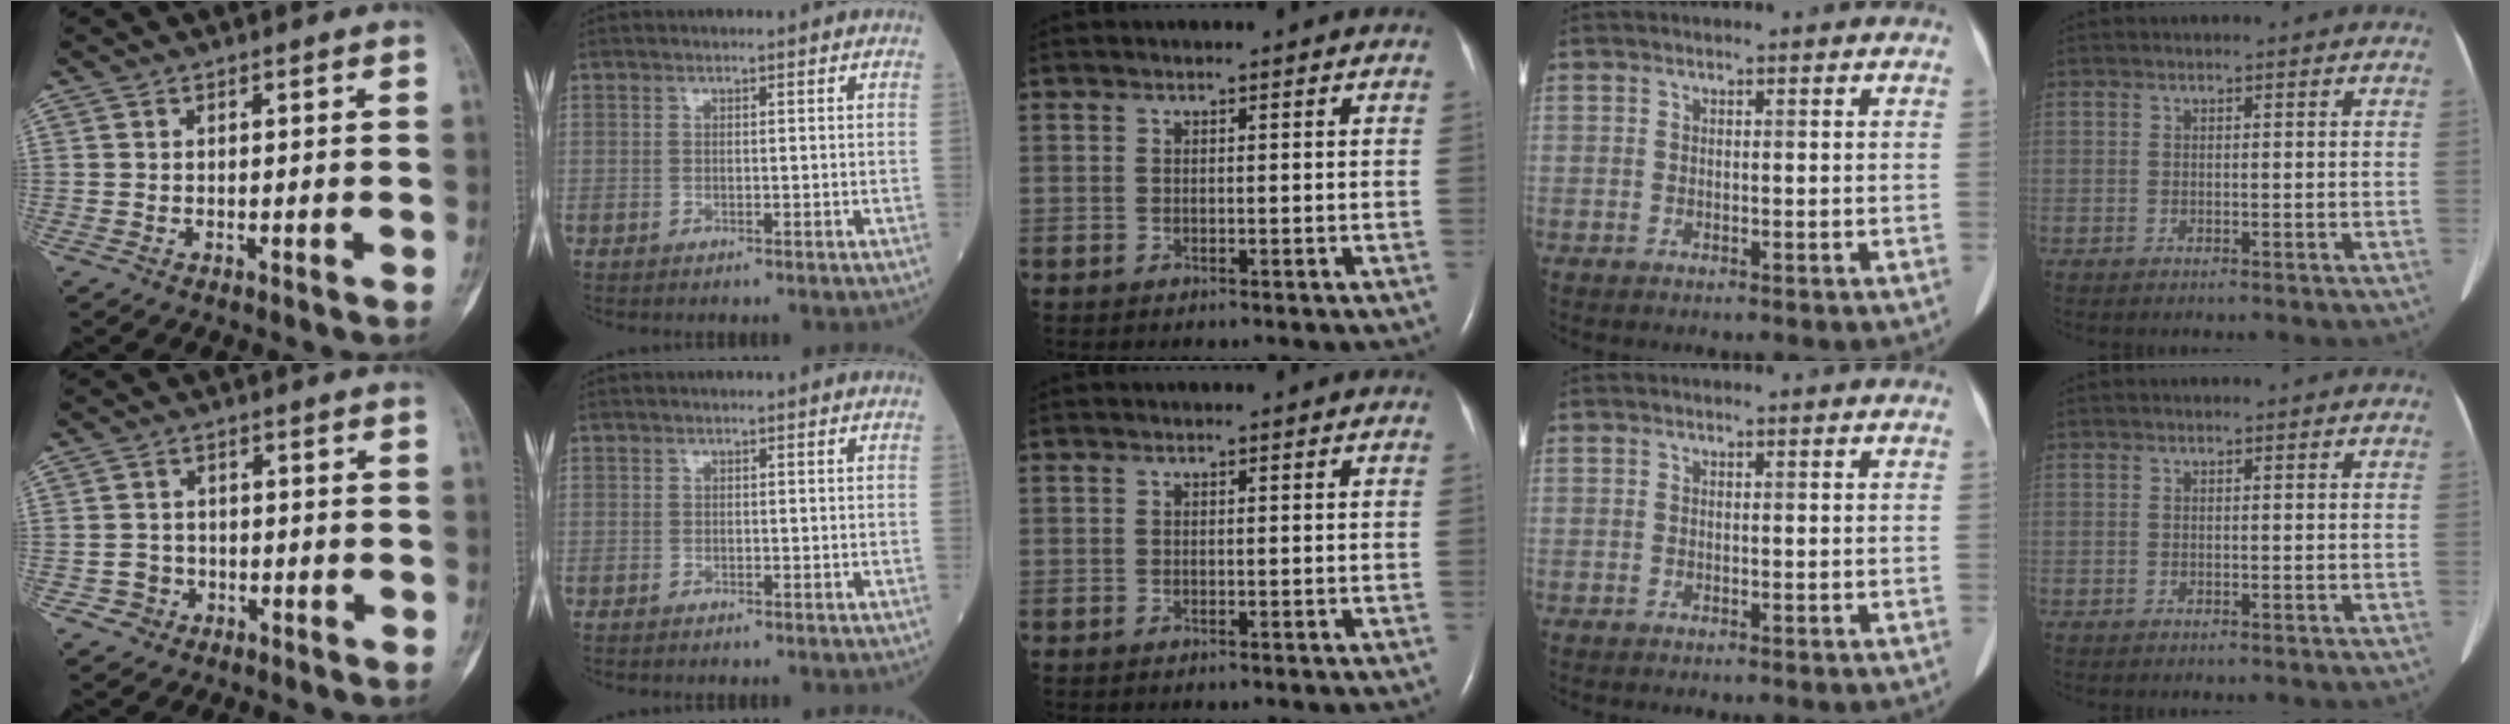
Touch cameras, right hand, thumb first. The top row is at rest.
{"thumb": {"total": 3.4, "force": [-1.3, 3.1, 0.1], "torque": [0.024, 0.013, -0.023]}, "index": {"total": 0.8, "force": [-0.4, 0.6, 0.4], "torque": [-0.021, 0.002, -0.005]}}